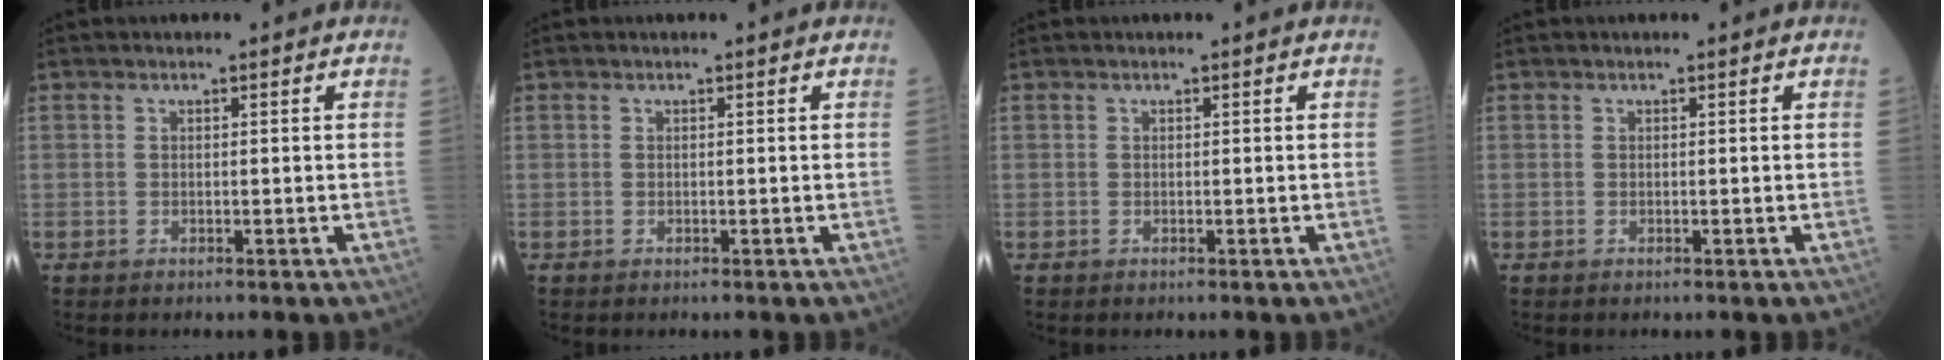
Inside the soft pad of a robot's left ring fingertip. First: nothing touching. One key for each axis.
{"total": 0.0}
{"total": 0.0}
{"total": 0.0}